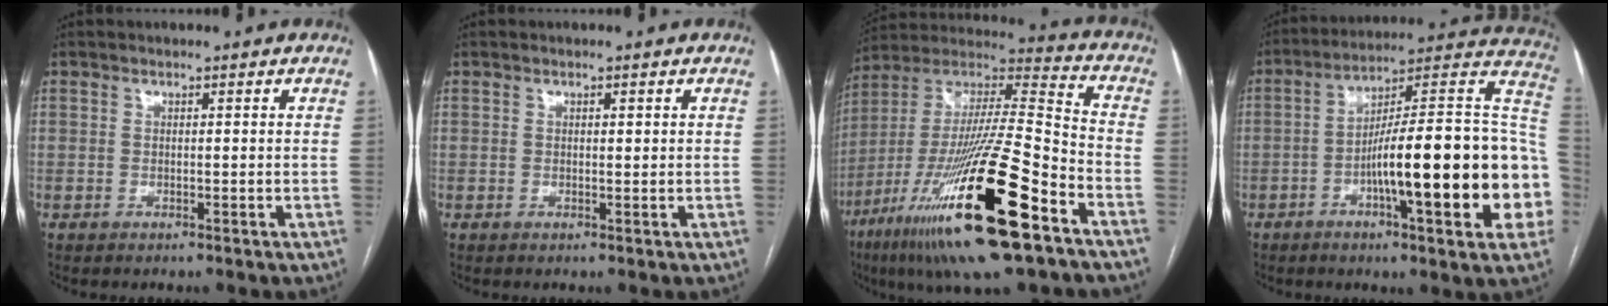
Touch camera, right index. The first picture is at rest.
{"total": 0.8, "force": [0.3, 0.2, 0.7], "torque": [-0.010, 0.000, 0.004]}
{"total": 28.2, "force": [-13.7, 3.1, 24.5], "torque": [-0.450, -0.053, -0.241]}
{"total": 25.6, "force": [-5.3, 3.5, 24.8], "torque": [-0.276, 0.026, -0.077]}